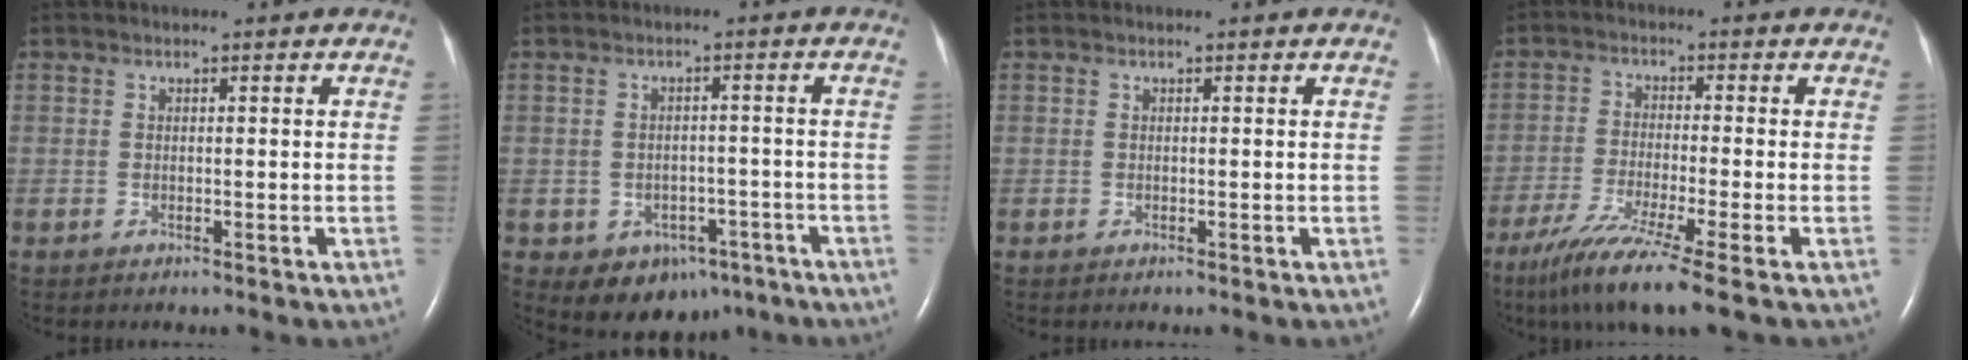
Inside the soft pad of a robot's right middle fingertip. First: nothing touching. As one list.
[{"total": 6.9, "force": [-3.8, 5.0, 2.8], "torque": [-0.038, 0.013, -0.041]}, {"total": 0.0}, {"total": 10.3, "force": [-7.1, -1.1, 7.4], "torque": [-0.134, -0.037, -0.120]}]